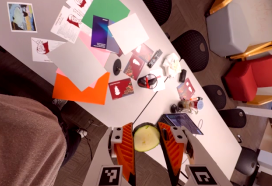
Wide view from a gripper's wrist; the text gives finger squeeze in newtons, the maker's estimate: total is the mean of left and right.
{"total": 11.7, "left": 12.0, "right": 11.3}